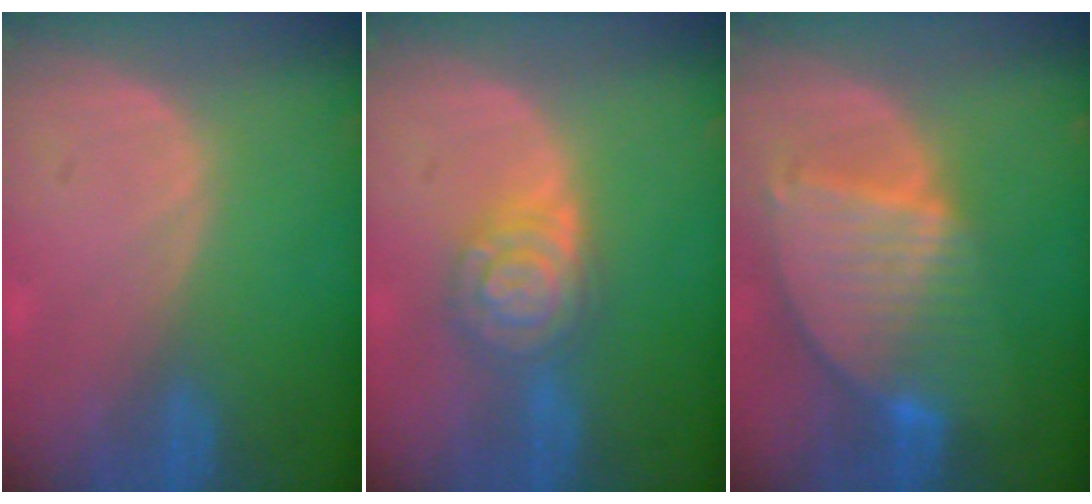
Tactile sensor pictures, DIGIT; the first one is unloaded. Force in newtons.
{"total": 6.6, "press": 6.6, "slide": 0.3}
{"total": 9.2, "press": 7.8, "slide": 4.8}